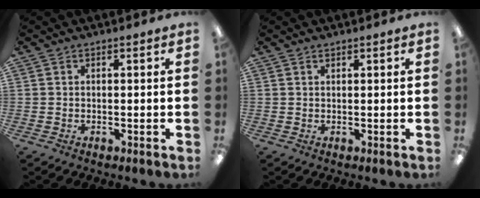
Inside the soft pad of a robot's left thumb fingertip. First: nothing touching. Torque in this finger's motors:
{"motor_torque": [-0.18, -0.06, -0.29, 0.15, -0.01]}